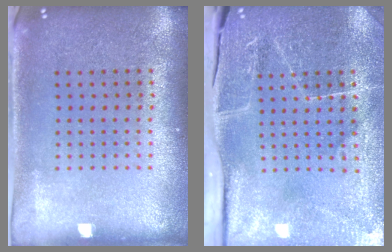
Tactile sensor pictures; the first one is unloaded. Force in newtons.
{"total": 3.9, "press": 3.8, "slide": 1.1}